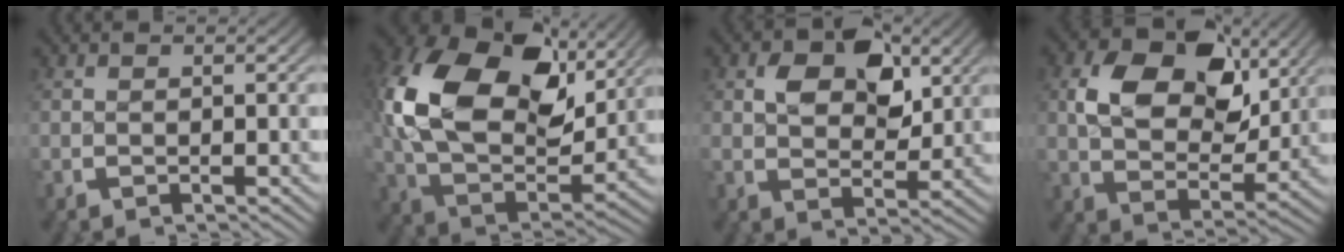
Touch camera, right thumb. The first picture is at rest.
{"total": 18.9, "force": [3.4, 11.8, 14.3], "torque": [-0.307, -0.037, 0.068]}
{"total": 5.9, "force": [1.6, 3.7, 4.3], "torque": [-0.067, -0.010, 0.031]}
{"total": 11.8, "force": [3.2, 7.3, 8.6], "torque": [-0.164, -0.020, 0.058]}